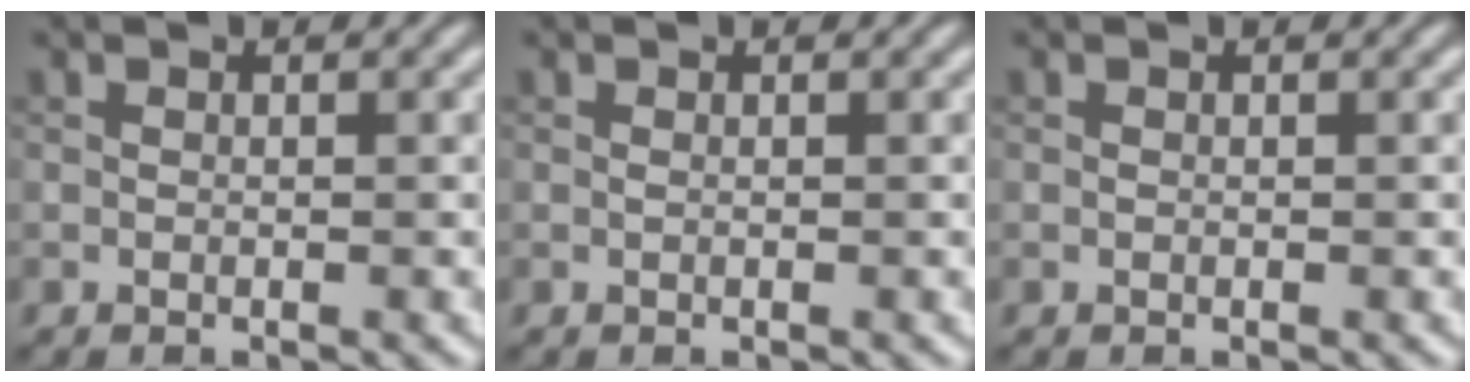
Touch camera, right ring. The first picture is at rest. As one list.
[{"total": 0.0}, {"total": 0.0}]